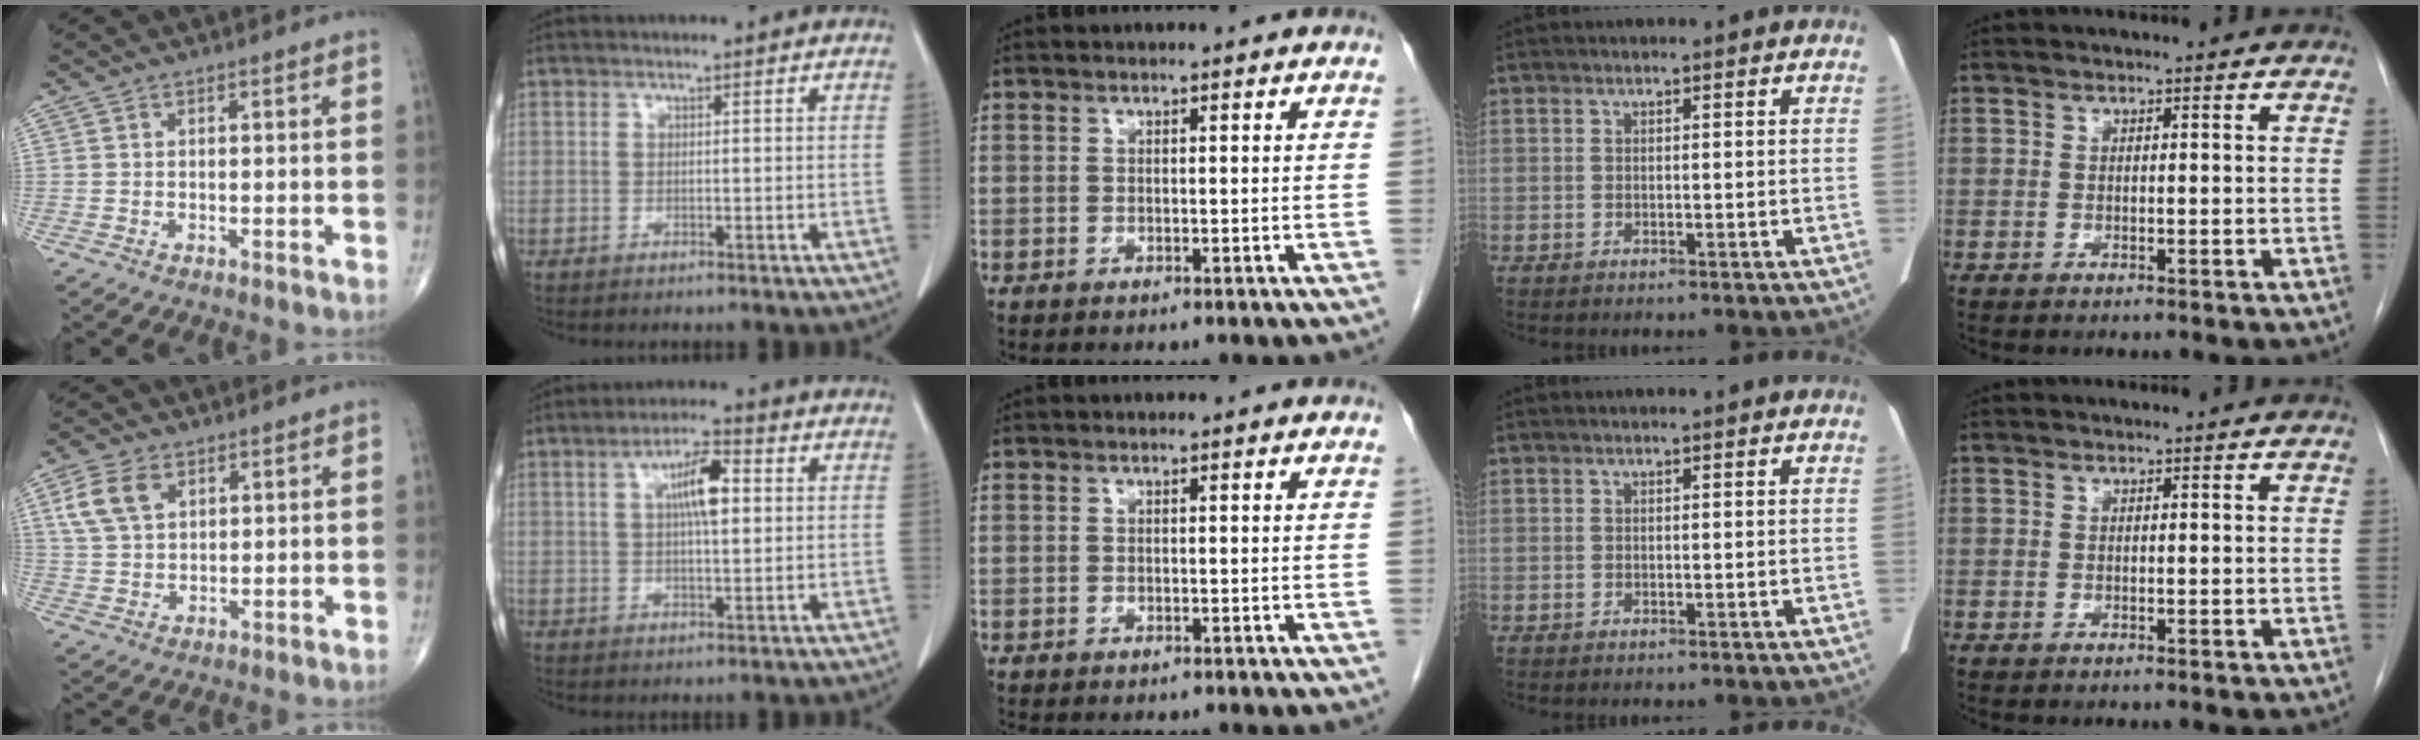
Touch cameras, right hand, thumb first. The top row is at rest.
{"thumb": {"total": 7.3, "force": [3.1, 4.6, 4.8], "torque": [-0.092, -0.001, 0.063]}, "index": {"total": 6.6, "force": [1.5, 1.6, 6.2], "torque": [-0.109, 0.011, 0.025]}, "middle": {"total": 3.3, "force": [-2.8, 1.1, 1.3], "torque": [-0.017, -0.006, -0.036]}}